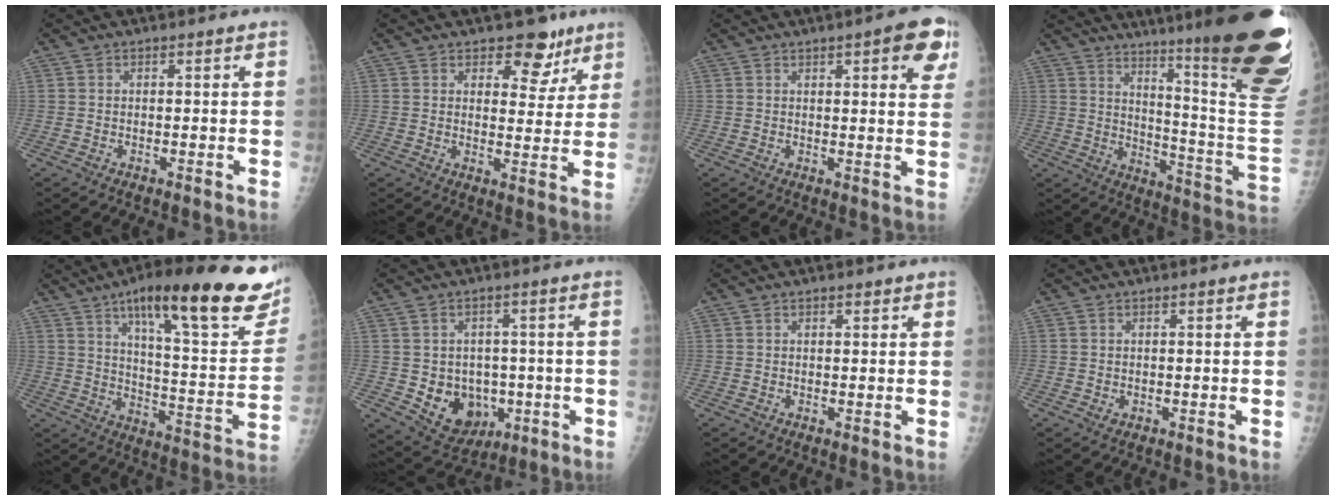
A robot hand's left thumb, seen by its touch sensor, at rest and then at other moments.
{"total": 7.3, "force": [5.0, 4.4, 3.0], "torque": [0.000, -0.025, 0.068]}
{"total": 8.2, "force": [3.9, 2.2, 6.8], "torque": [-0.061, -0.011, 0.042]}
{"total": 30.7, "force": [18.5, 3.5, 24.2], "torque": [-0.239, -0.103, 0.258]}
{"total": 29.1, "force": [16.8, 7.2, 22.6], "torque": [-0.288, -0.043, 0.245]}
{"total": 10.5, "force": [-1.9, 8.5, 5.7], "torque": [-0.054, 0.007, -0.008]}
{"total": 1.0, "force": [0.7, 0.4, 0.6], "torque": [-0.008, -0.002, 0.009]}
{"total": 0.8, "force": [0.0, 0.6, 0.5], "torque": [-0.006, -0.001, 0.004]}